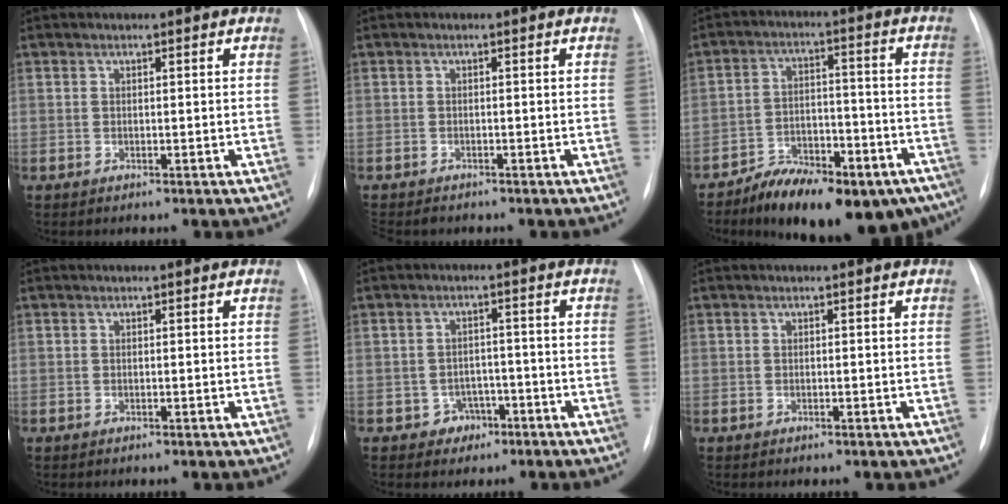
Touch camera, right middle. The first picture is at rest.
{"total": 3.7, "force": [-3.1, 1.4, 1.3], "torque": [-0.017, -0.006, -0.042]}
{"total": 18.5, "force": [-13.4, 7.4, 10.3], "torque": [-0.111, 0.037, -0.197]}
{"total": 0.0}
{"total": 3.2, "force": [-1.7, 2.7, 0.3], "torque": [0.006, 0.014, -0.020]}
{"total": 0.0}